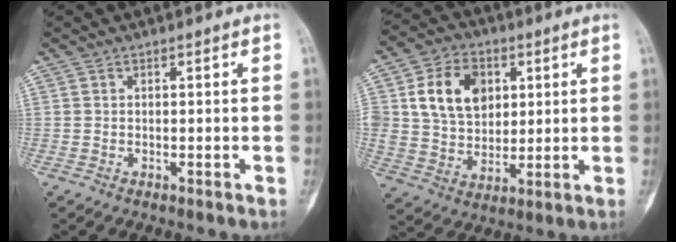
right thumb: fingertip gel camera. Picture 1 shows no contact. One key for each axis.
{"total": 13.8, "fx": 4.0, "fy": 10.2, "fz": 8.4, "tx": -0.109, "ty": -0.007, "tz": 0.074}